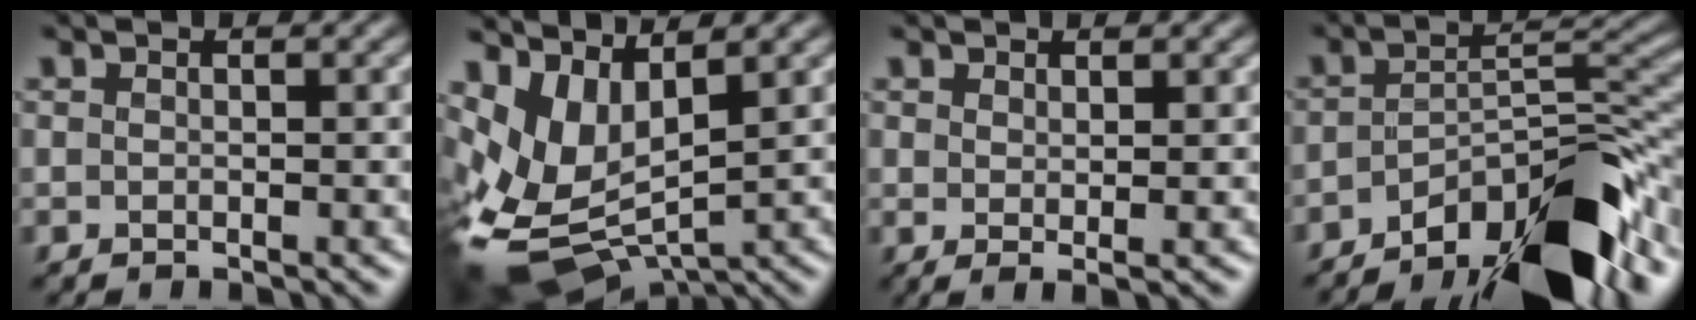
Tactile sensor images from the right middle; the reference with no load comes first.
{"total": 7.4, "force": [0.9, 4.6, 5.8], "torque": [-0.132, -0.016, 0.040]}
{"total": 1.1, "force": [0.7, 0.0, 0.8], "torque": [-0.015, 0.004, 0.019]}
{"total": 10.8, "force": [-7.6, 2.8, 7.0], "torque": [-0.102, 0.014, -0.129]}